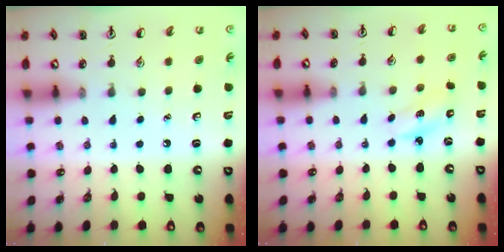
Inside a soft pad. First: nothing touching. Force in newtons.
{"total": 2.1, "press": 2.0, "slide": 0.7}